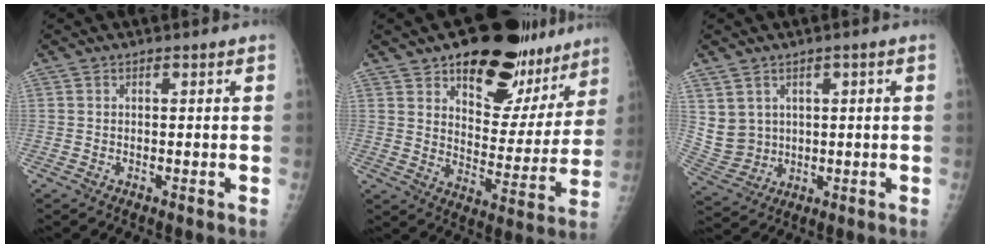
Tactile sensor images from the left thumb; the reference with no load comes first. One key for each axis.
{"total": 21.7, "fx": 14.8, "fy": 11.2, "fz": 11.3, "tx": -0.096, "ty": -0.077, "tz": 0.206}
{"total": 6.9, "fx": 2.1, "fy": 6.3, "fz": 2.0, "tx": -0.021, "ty": -0.011, "tz": 0.060}